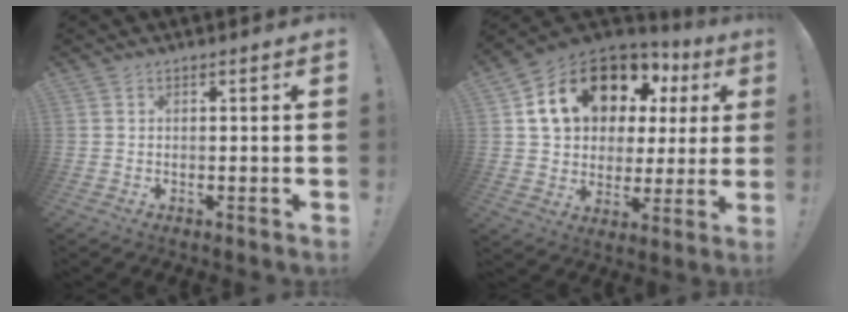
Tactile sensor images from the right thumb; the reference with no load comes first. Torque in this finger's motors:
{"motor_torque": [1.60, 3.41, 0.23, 0.23, 0.16]}